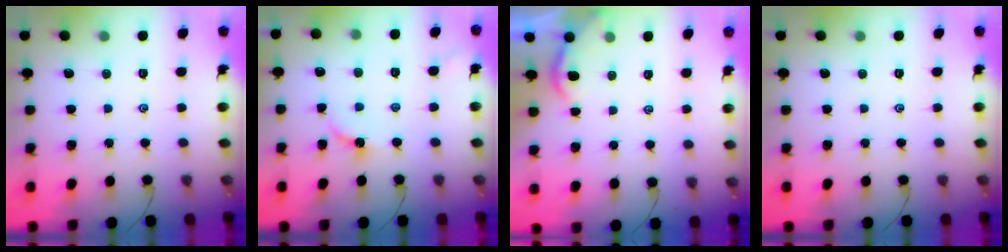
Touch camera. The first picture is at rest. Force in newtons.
{"total": 3.7, "press": 3.7, "slide": 0.4}
{"total": 1.3, "press": 1.3, "slide": 0.3}
{"total": 0.0}